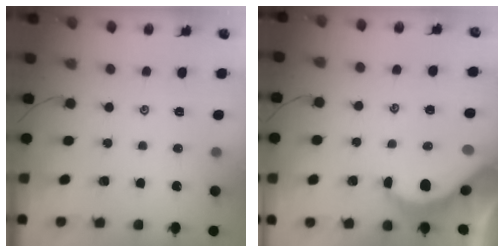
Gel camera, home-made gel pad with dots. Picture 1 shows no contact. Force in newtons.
{"total": 5.1, "press": 5.1, "slide": 0.6}